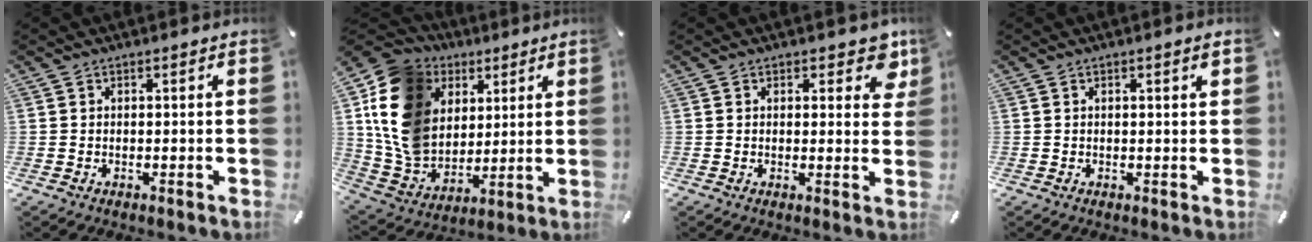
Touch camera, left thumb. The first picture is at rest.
{"total": 16.7, "force": [4.3, 14.3, 7.4], "torque": [-0.177, -0.016, 0.086]}
{"total": 6.0, "force": [3.3, 3.3, 3.8], "torque": [-0.026, -0.016, 0.049]}
{"total": 1.2, "force": [0.5, 0.2, 1.1], "torque": [-0.022, 0.001, 0.007]}